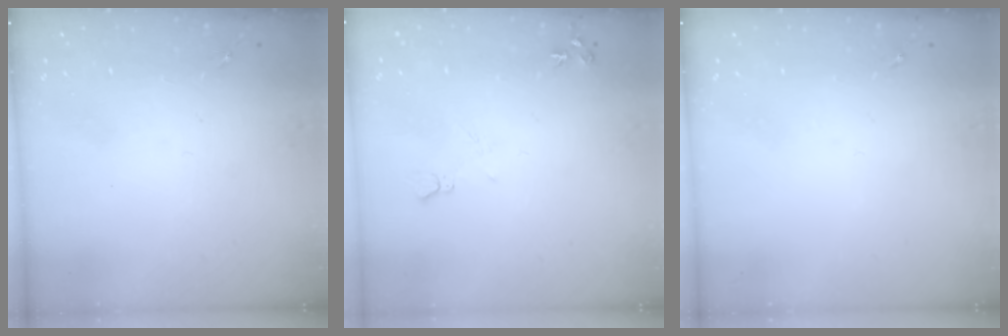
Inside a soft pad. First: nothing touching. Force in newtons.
{"total": 7.6, "press": 7.6, "slide": 0.8}
{"total": 0.0}